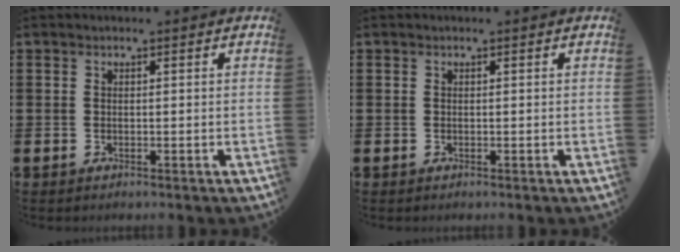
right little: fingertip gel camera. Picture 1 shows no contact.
{"total": 0.0}